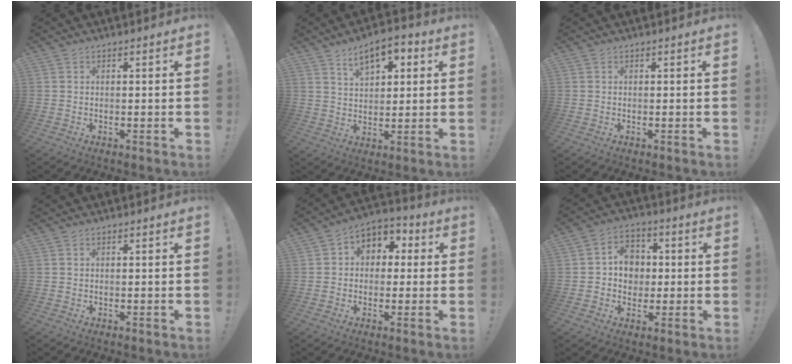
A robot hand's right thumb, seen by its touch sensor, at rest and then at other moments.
{"total": 9.3, "force": [5.0, 5.1, 6.0], "torque": [-0.094, -0.010, 0.091]}
{"total": 0.0}
{"total": 0.0}
{"total": 6.5, "force": [0.1, 6.0, 2.5], "torque": [-0.035, 0.007, 0.009]}
{"total": 8.9, "force": [0.6, 8.0, 3.9], "torque": [-0.052, 0.007, 0.017]}